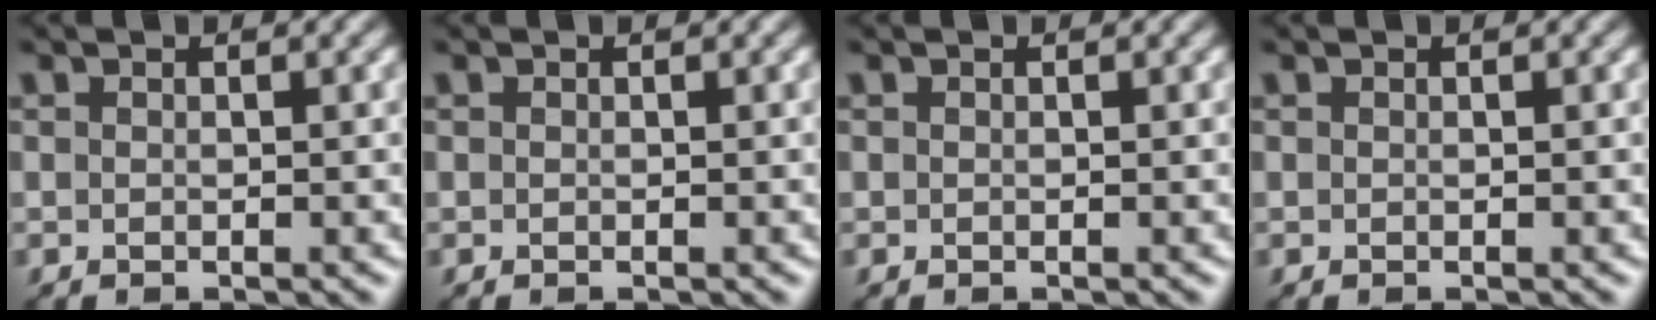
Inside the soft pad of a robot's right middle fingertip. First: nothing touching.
{"total": 0.0}
{"total": 0.0}
{"total": 0.0}